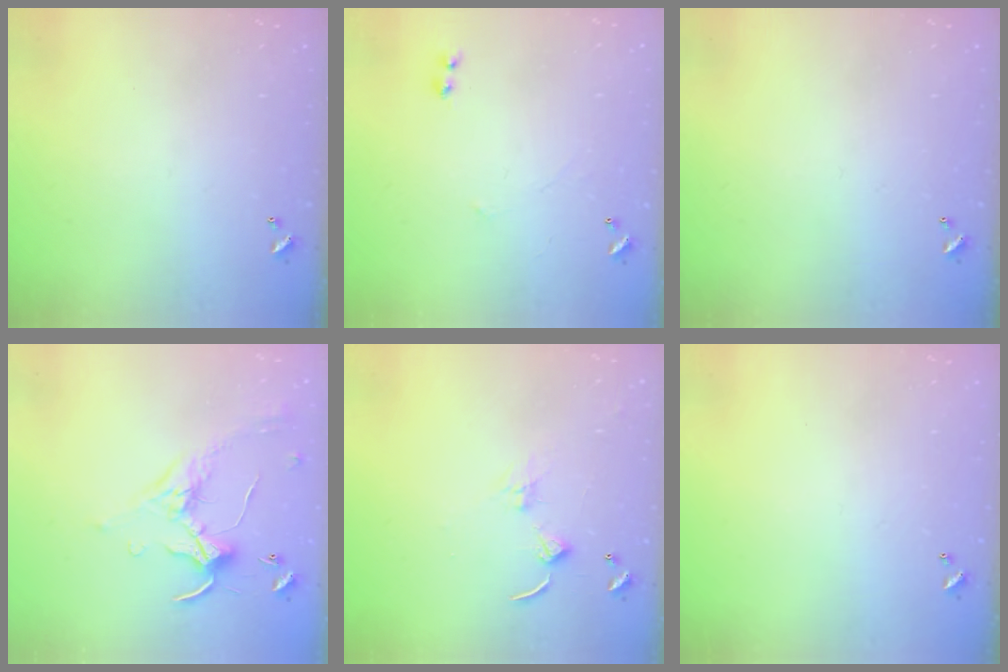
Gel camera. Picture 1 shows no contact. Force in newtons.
{"total": 2.3, "press": 2.3, "slide": 0.3}
{"total": 0.0}
{"total": 0.7, "press": 0.6, "slide": 0.4}
{"total": 1.4, "press": 1.3, "slide": 0.3}
{"total": 0.0}